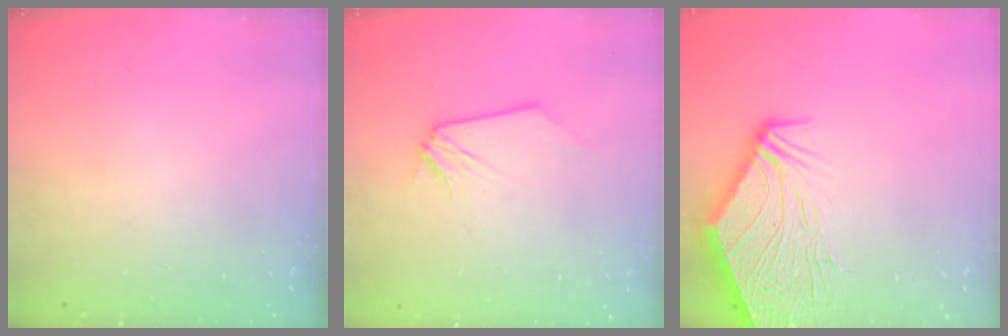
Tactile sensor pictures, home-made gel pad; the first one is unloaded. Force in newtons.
{"total": 0.0}
{"total": 14.3, "press": 14.2, "slide": 1.8}